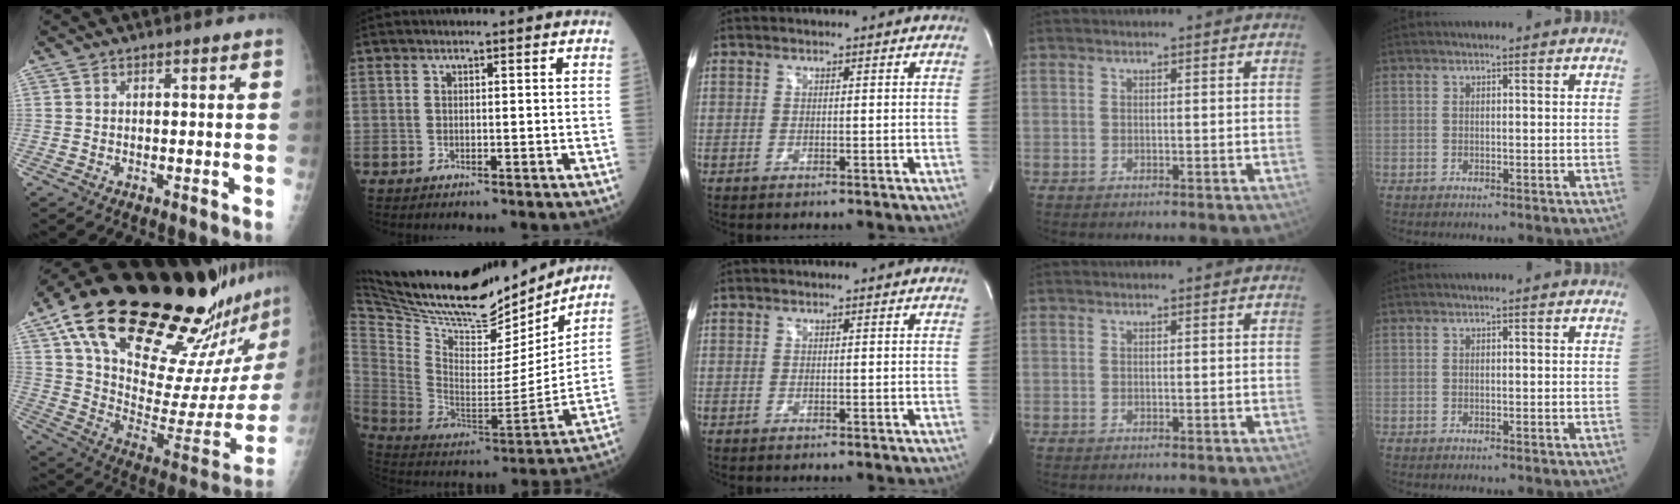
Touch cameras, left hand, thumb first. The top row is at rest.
{"thumb": {"total": 35.8, "force": [24.5, 10.1, 24.2], "torque": [-0.356, -0.077, 0.380]}, "index": {"total": 30.7, "force": [26.5, 8.1, 13.2], "torque": [-0.263, -0.034, 0.408]}}